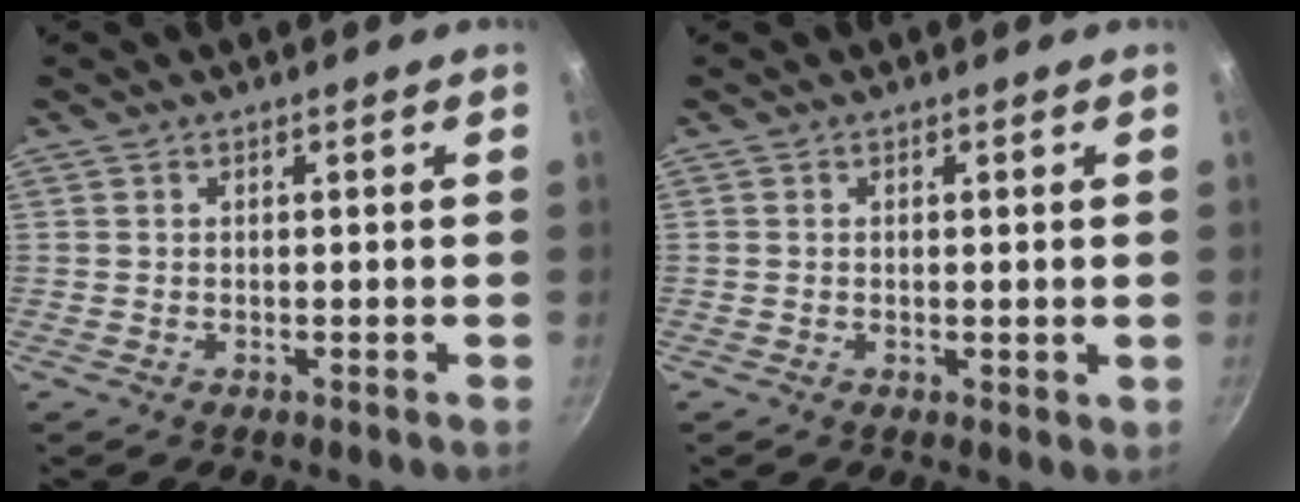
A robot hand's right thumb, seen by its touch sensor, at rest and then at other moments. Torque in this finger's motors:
{"motor_torque": [-0.36, -0.24, -0.08, -0.09, -0.01]}